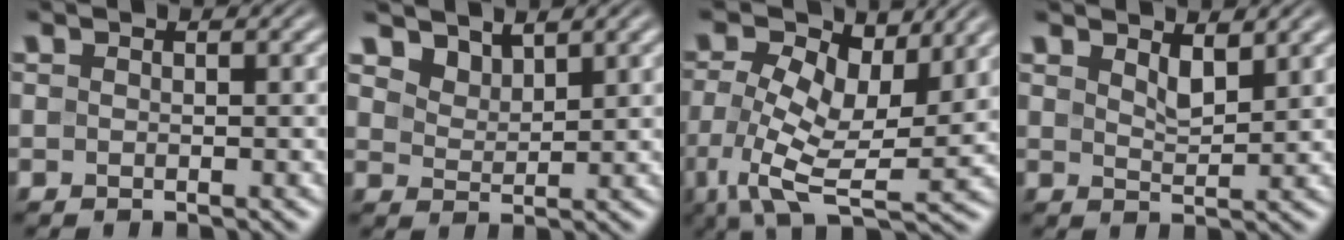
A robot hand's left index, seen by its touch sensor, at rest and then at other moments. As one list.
[{"total": 2.8, "force": [2.4, 1.2, 0.9], "torque": [-0.032, -0.015, 0.060]}, {"total": 9.2, "force": [1.5, 5.0, 7.6], "torque": [-0.156, -0.004, 0.026]}, {"total": 2.2, "force": [1.4, 0.7, 1.5], "torque": [-0.032, -0.006, 0.029]}]